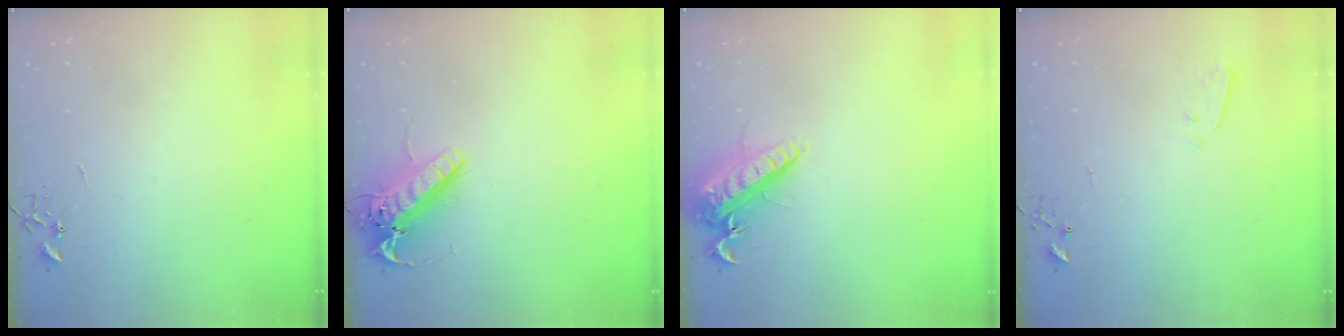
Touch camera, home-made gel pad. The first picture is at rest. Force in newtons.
{"total": 14.8, "press": 14.5, "slide": 2.9}
{"total": 15.9, "press": 15.5, "slide": 3.3}
{"total": 2.2, "press": 2.1, "slide": 0.3}